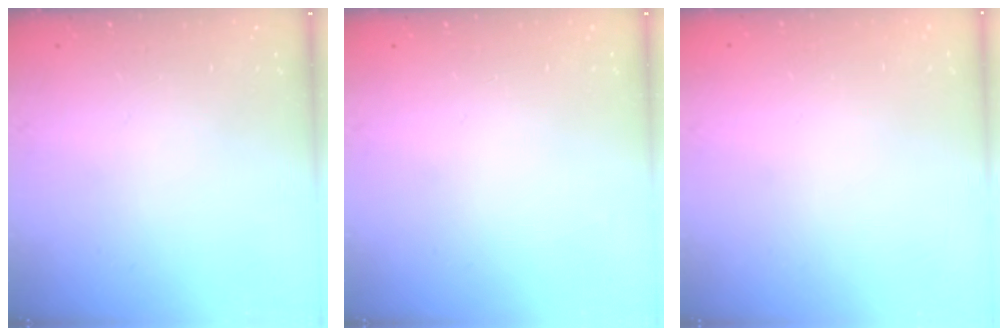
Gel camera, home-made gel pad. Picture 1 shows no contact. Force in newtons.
{"total": 0.0}
{"total": 0.0}